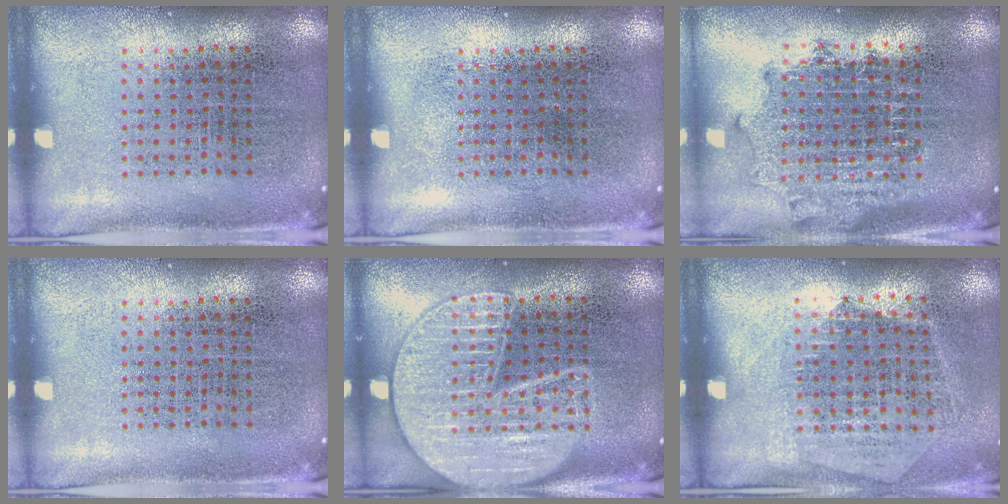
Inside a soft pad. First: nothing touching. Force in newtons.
{"total": 0.0}
{"total": 1.8, "press": 1.4, "slide": 1.0}
{"total": 0.0}
{"total": 3.0, "press": 3.0, "slide": 0.2}
{"total": 1.4, "press": 1.2, "slide": 0.6}